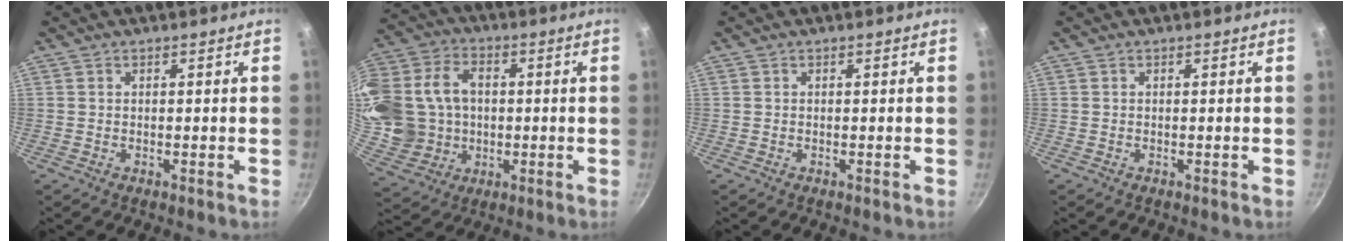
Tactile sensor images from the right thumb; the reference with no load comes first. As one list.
[{"total": 23.7, "force": [1.2, 19.3, 13.7], "torque": [-0.311, 0.031, 0.038]}, {"total": 0.0}, {"total": 0.0}]